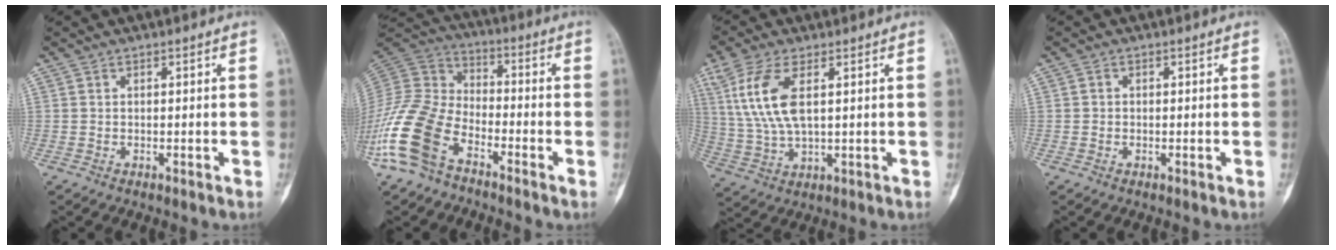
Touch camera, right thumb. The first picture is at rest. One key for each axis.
{"total": 15.5, "fx": -8.6, "fy": 8.7, "fz": 9.6, "tx": -0.201, "ty": 0.051, "tz": -0.182}
{"total": 10.6, "fx": 3.3, "fy": 4.5, "fz": 9.0, "tx": -0.207, "ty": -0.004, "tz": 0.075}
{"total": 0.6, "fx": 0.0, "fy": 0.6, "fz": 0.2, "tx": 0.003, "ty": 0.003, "tz": -0.002}